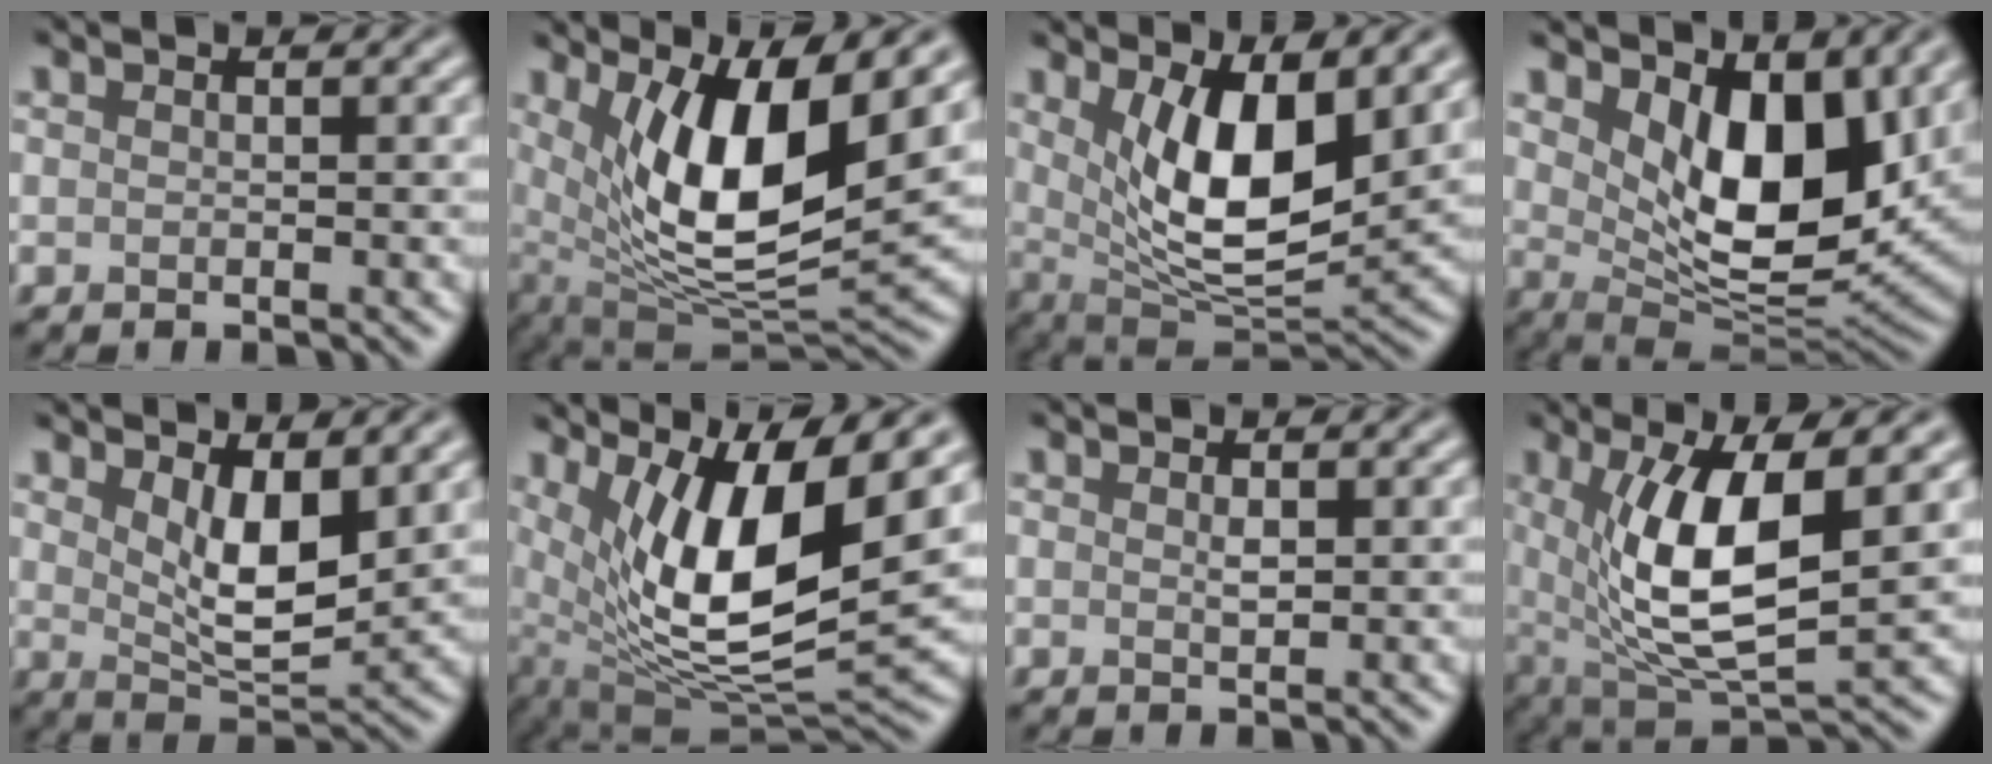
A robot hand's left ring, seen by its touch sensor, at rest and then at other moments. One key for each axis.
{"total": 11.0, "fx": 4.0, "fy": 3.5, "fz": 9.6, "tx": -0.162, "ty": -0.015, "tz": 0.077}
{"total": 8.9, "fx": 2.5, "fy": 3.4, "fz": 7.8, "tx": -0.136, "ty": -0.025, "tz": 0.048}
{"total": 9.3, "fx": 2.7, "fy": 4.6, "fz": 7.6, "tx": -0.127, "ty": -0.021, "tz": 0.045}
{"total": 5.8, "fx": 2.1, "fy": 2.3, "fz": 4.9, "tx": -0.087, "ty": -0.016, "tz": 0.043}
{"total": 12.3, "fx": 4.3, "fy": 3.6, "fz": 10.9, "tx": -0.189, "ty": -0.007, "tz": 0.083}
{"total": 0.8, "fx": 0.3, "fy": 0.3, "fz": 0.7, "tx": -0.016, "ty": -0.001, "tz": 0.007}
{"total": 9.5, "fx": 1.8, "fy": 3.4, "fz": 8.7, "tx": -0.162, "ty": -0.010, "tz": 0.035}